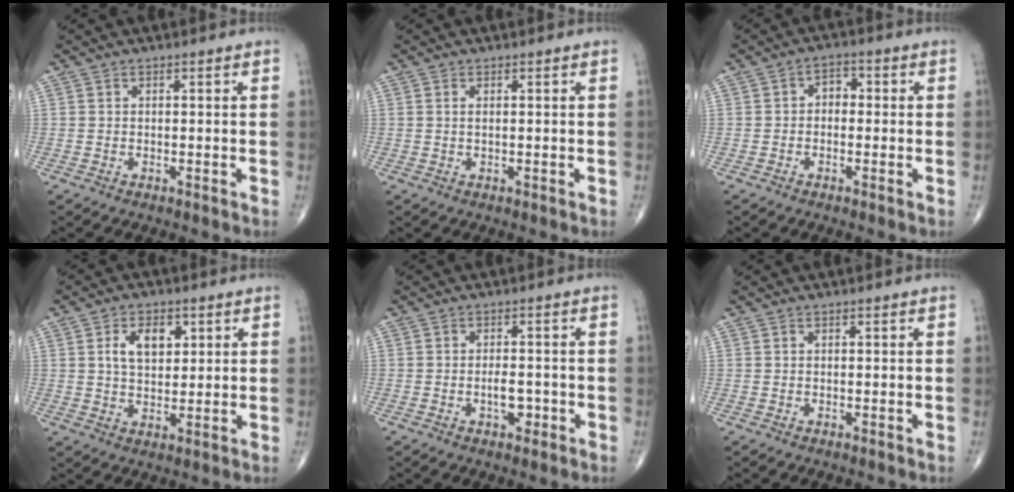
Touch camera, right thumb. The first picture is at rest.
{"total": 0.8, "force": [0.3, 0.2, 0.7], "torque": [-0.019, 0.003, 0.006]}
{"total": 3.2, "force": [-0.2, 2.4, 2.2], "torque": [-0.015, 0.014, -0.014]}
{"total": 6.9, "force": [2.1, 4.4, 4.9], "torque": [-0.062, -0.005, 0.034]}
{"total": 3.0, "force": [-1.0, 1.6, 2.3], "torque": [-0.028, 0.007, -0.015]}
{"total": 0.0}